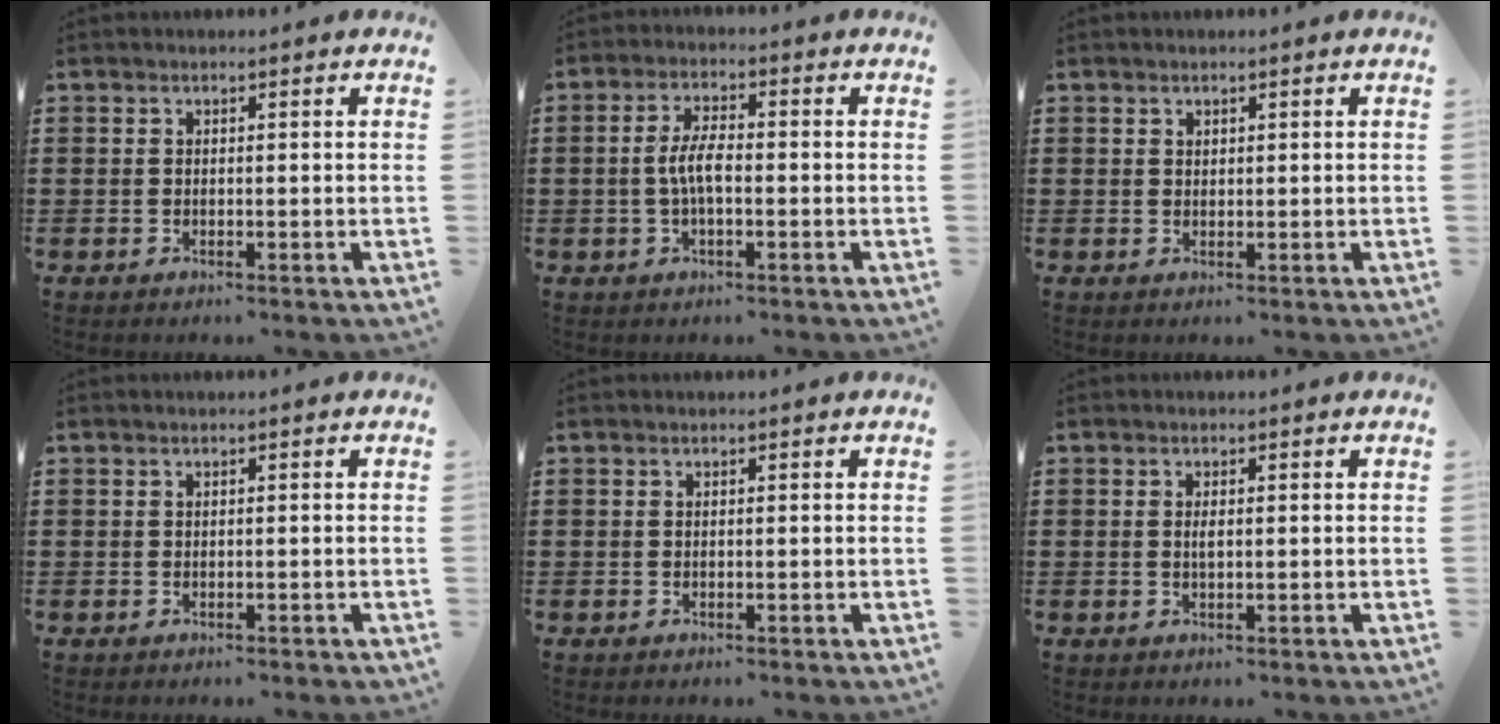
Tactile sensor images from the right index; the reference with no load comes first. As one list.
[{"total": 5.0, "force": [-0.6, 1.8, 4.6], "torque": [-0.105, -0.002, -0.018]}, {"total": 0.7, "force": [0.5, 0.5, 0.1], "torque": [-0.004, 0.001, 0.011]}, {"total": 0.0}, {"total": 0.0}, {"total": 1.3, "force": [0.2, 0.5, 1.3], "torque": [-0.025, 0.003, 0.001]}]